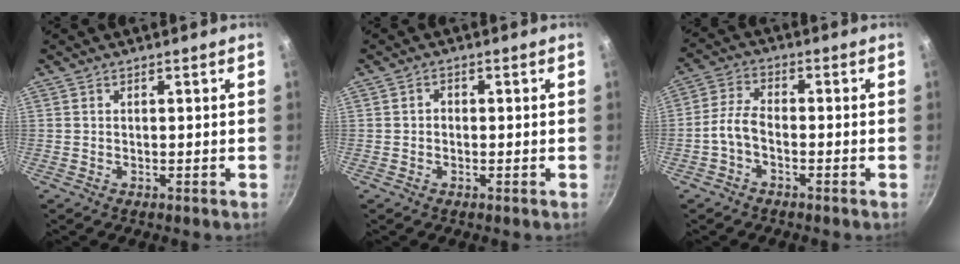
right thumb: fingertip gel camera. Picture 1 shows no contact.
{"total": 1.5, "force": [-0.1, 1.2, 0.8], "torque": [-0.011, 0.007, -0.004]}
{"total": 4.9, "force": [-2.1, 2.6, 3.5], "torque": [-0.073, 0.030, -0.051]}